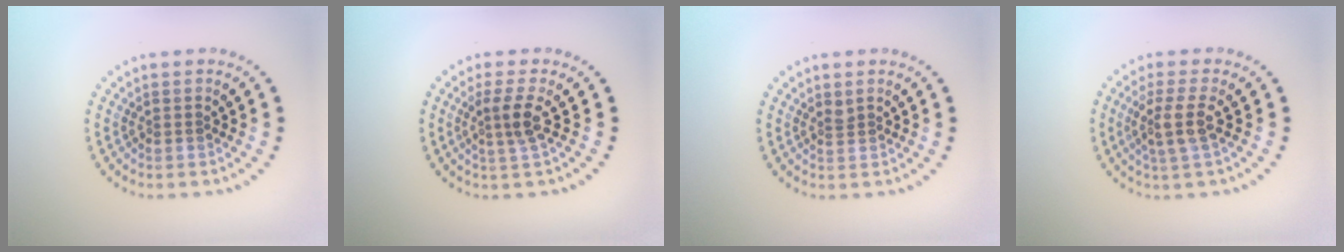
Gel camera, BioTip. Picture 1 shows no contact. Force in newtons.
{"total": 2.4, "press": 1.8, "slide": 1.5}
{"total": 0.7, "press": 0.5, "slide": 0.5}
{"total": 2.9, "press": 2.4, "slide": 1.6}